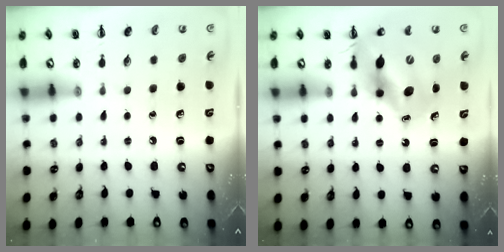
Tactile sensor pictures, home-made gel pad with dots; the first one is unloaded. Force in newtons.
{"total": 12.9, "press": 12.4, "slide": 3.4}